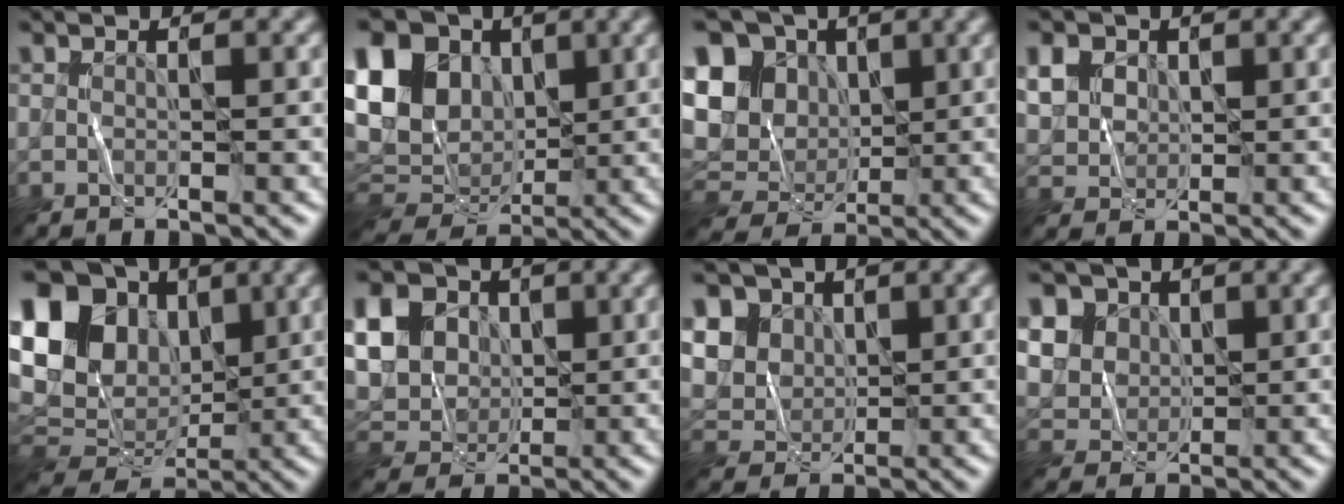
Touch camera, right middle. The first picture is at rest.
{"total": 15.7, "force": [4.1, 11.8, 9.4], "torque": [-0.215, 0.042, 0.059]}
{"total": 10.8, "force": [2.2, 9.1, 5.5], "torque": [-0.125, 0.018, 0.030]}
{"total": 4.6, "force": [1.9, 3.8, 1.7], "torque": [-0.072, 0.015, 0.038]}
{"total": 17.8, "force": [4.1, 13.6, 10.7], "torque": [-0.231, 0.049, 0.068]}
{"total": 7.8, "force": [2.1, 6.4, 4.0], "torque": [-0.115, 0.019, 0.035]}
{"total": 8.2, "force": [3.8, 6.5, 3.3], "torque": [-0.093, 0.027, 0.060]}
{"total": 10.6, "force": [5.0, 8.4, 4.2], "torque": [-0.123, 0.029, 0.081]}